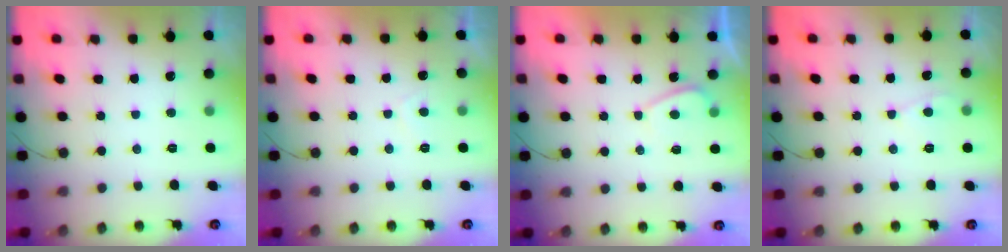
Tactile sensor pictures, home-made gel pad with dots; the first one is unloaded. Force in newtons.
{"total": 1.5, "press": 1.4, "slide": 0.6}
{"total": 1.6, "press": 1.4, "slide": 0.6}
{"total": 2.9, "press": 2.9, "slide": 0.3}